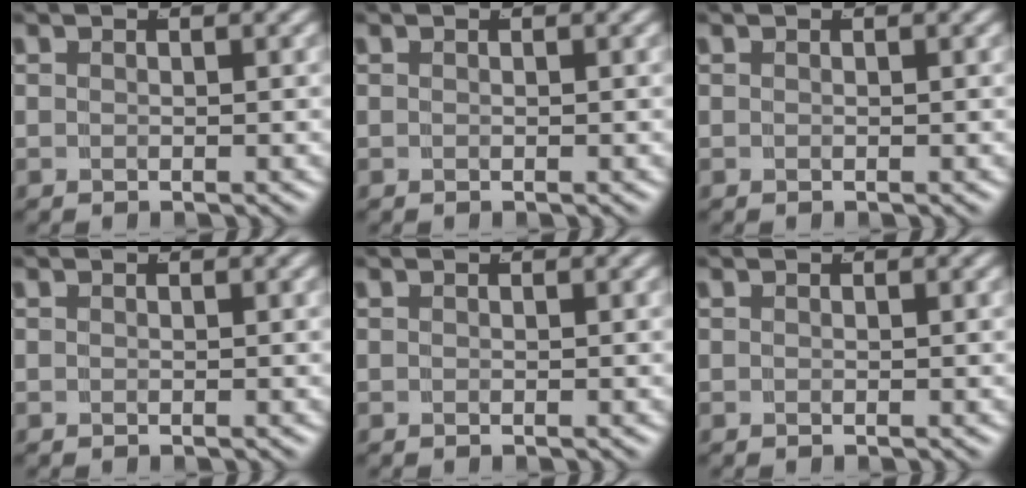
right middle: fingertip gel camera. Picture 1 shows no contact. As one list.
[{"total": 0.0}, {"total": 0.0}, {"total": 0.0}, {"total": 0.0}, {"total": 0.0}]